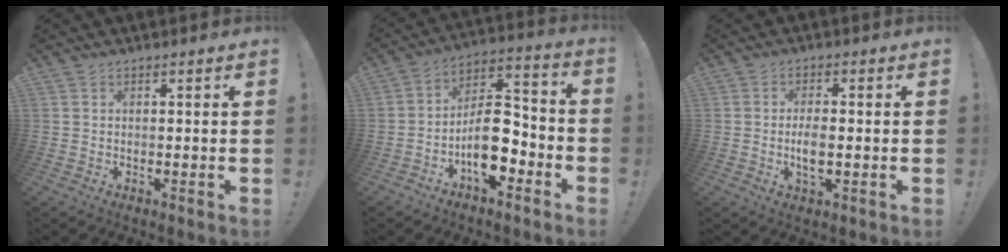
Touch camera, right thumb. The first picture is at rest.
{"total": 13.9, "force": [-5.8, 7.5, 10.1], "torque": [-0.169, 0.037, -0.092]}
{"total": 5.3, "force": [-1.0, 2.1, 4.8], "torque": [-0.103, -0.003, -0.020]}